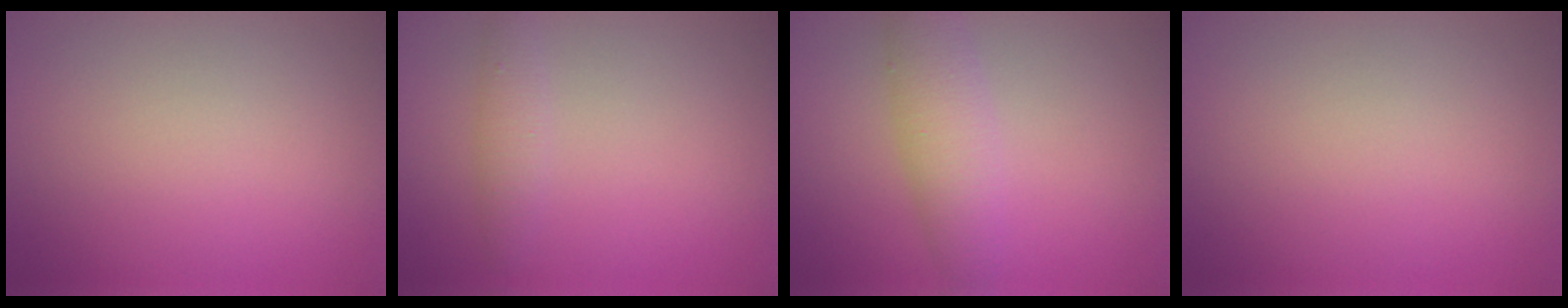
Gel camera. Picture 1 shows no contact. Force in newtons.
{"total": 1.6, "press": 1.6, "slide": 0.0}
{"total": 3.9, "press": 3.9, "slide": 0.0}
{"total": 0.0}